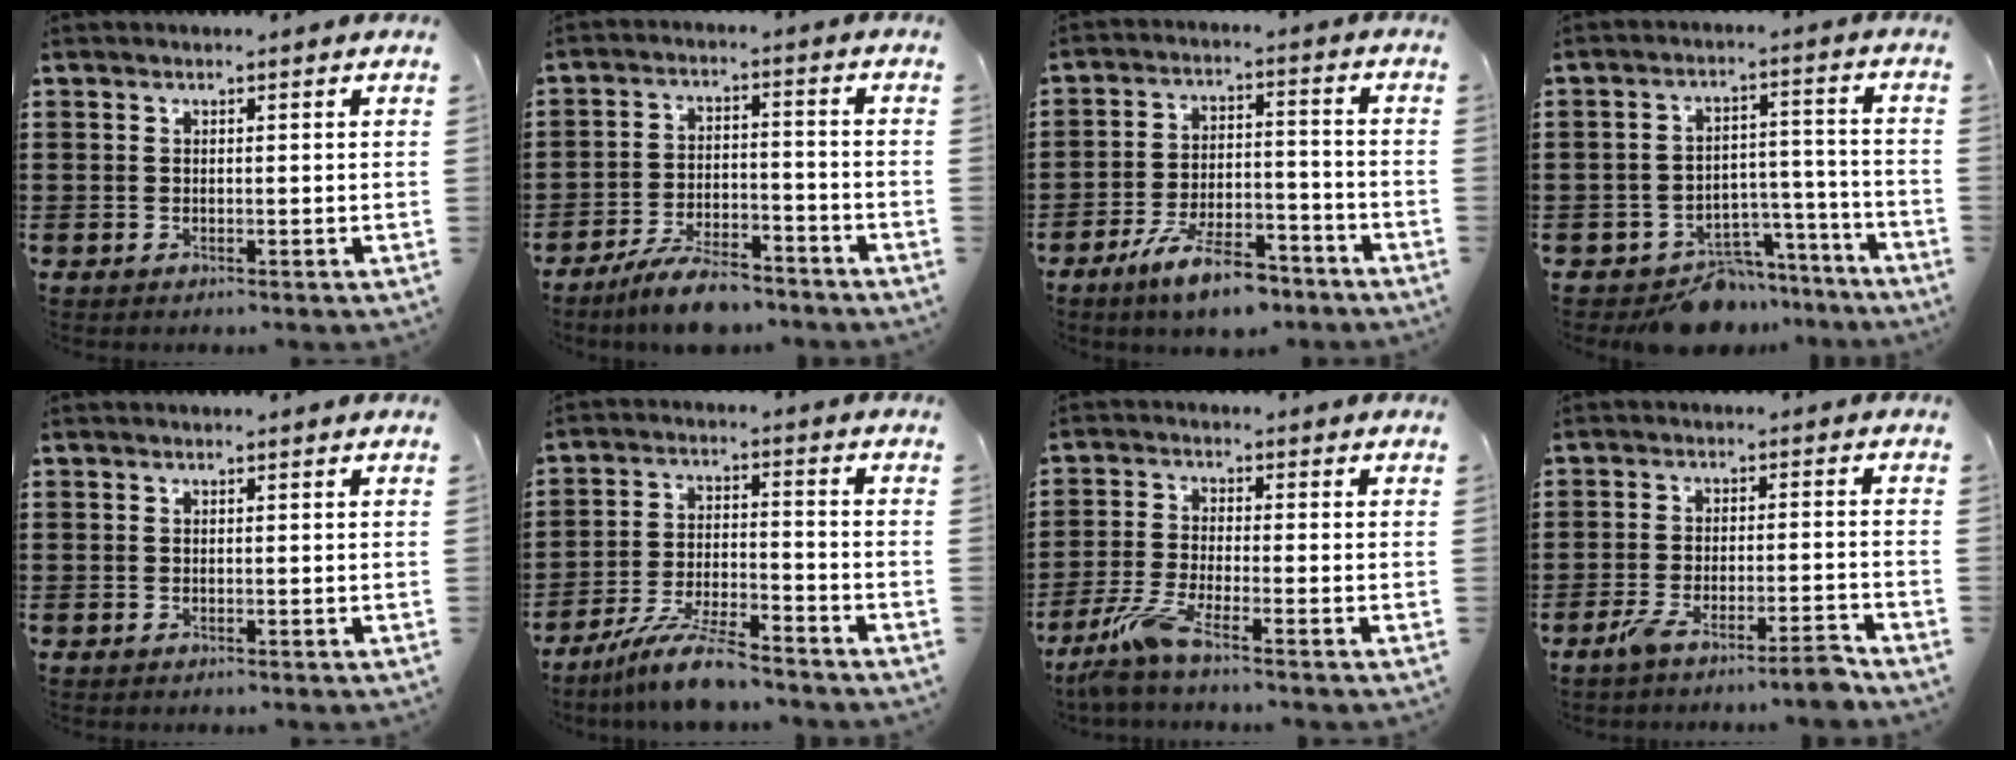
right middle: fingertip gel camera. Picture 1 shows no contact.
{"total": 7.3, "force": [-6.5, 1.3, 3.1], "torque": [-0.063, 0.008, -0.124]}
{"total": 9.1, "force": [-7.2, 2.3, 5.0], "torque": [-0.097, 0.014, -0.135]}
{"total": 7.4, "force": [-6.6, 3.1, 1.5], "torque": [-0.017, 0.038, -0.124]}
{"total": 0.0}
{"total": 8.4, "force": [-7.2, 0.9, 4.2], "torque": [-0.087, 0.002, -0.139]}
{"total": 5.7, "force": [-3.8, 0.5, 4.2], "torque": [-0.102, -0.016, -0.076]}
{"total": 5.1, "force": [-4.1, 0.2, 3.0], "torque": [-0.054, -0.005, -0.076]}